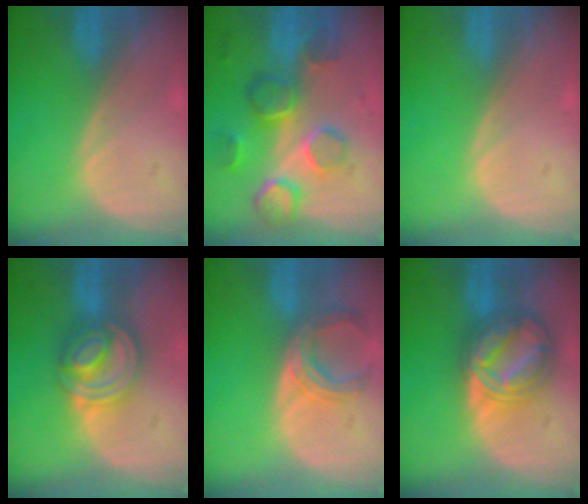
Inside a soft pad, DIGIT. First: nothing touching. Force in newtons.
{"total": 8.6, "press": 8.0, "slide": 3.0}
{"total": 0.0}
{"total": 8.0, "press": 6.8, "slide": 4.2}
{"total": 5.4, "press": 5.4, "slide": 0.2}
{"total": 9.1, "press": 9.1, "slide": 0.6}